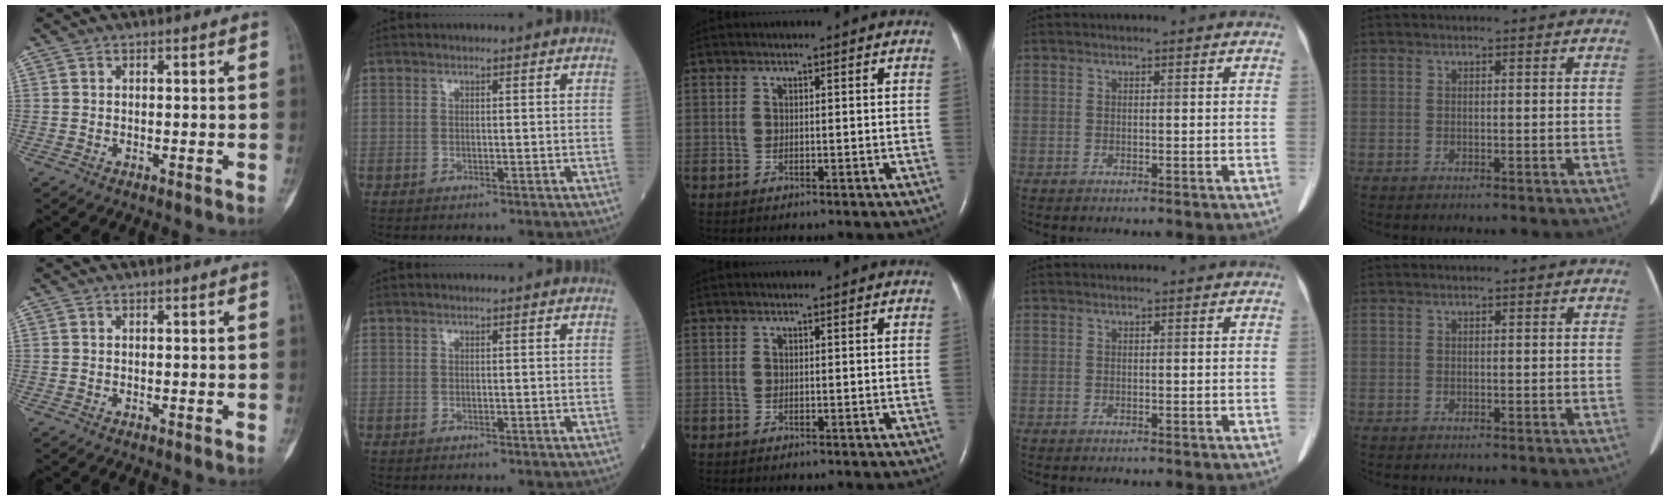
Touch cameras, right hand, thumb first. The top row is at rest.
{}